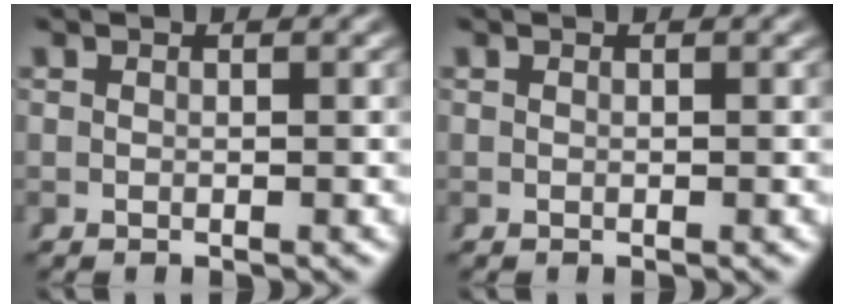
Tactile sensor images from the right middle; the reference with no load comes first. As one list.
[{"total": 0.0}]